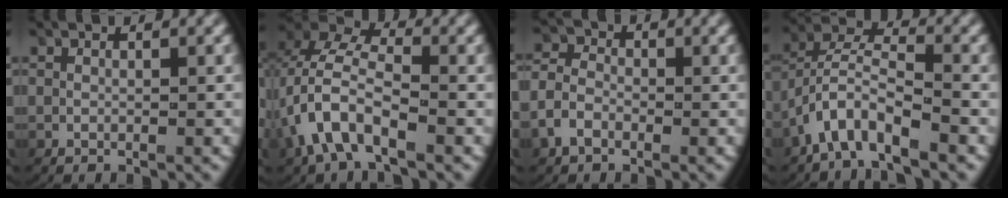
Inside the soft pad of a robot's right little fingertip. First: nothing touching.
{"total": 6.4, "force": [-0.2, 4.4, 4.7], "torque": [-0.114, -0.007, -0.007]}
{"total": 3.2, "force": [-1.0, 2.7, 1.5], "torque": [-0.042, -0.009, -0.019]}
{"total": 3.9, "force": [-1.2, 2.5, 2.6], "torque": [-0.063, -0.004, -0.031]}